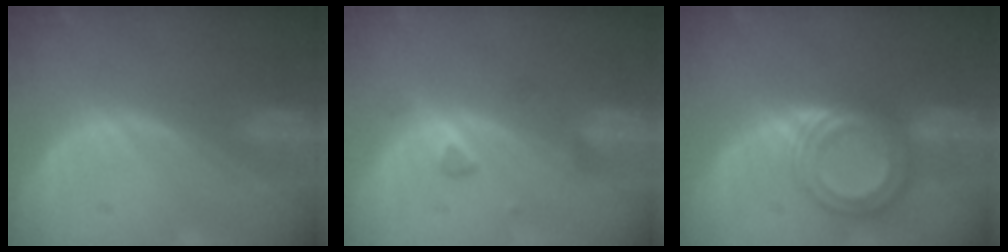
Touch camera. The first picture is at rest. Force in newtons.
{"total": 3.0, "press": 2.8, "slide": 0.9}
{"total": 7.2, "press": 7.2, "slide": 0.4}